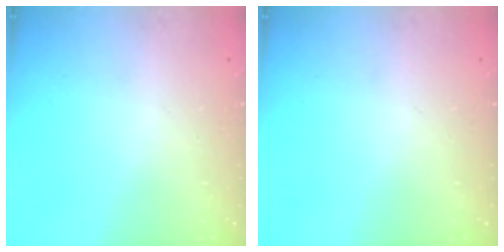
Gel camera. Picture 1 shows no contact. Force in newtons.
{"total": 0.0}